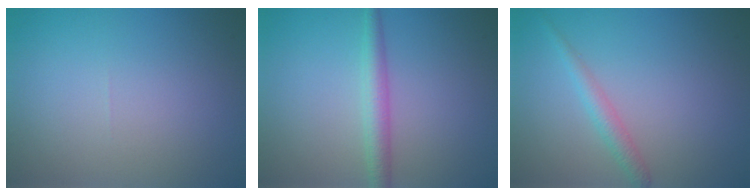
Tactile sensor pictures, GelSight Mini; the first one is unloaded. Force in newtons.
{"total": 2.5, "press": 2.5, "slide": 0.0}
{"total": 1.8, "press": 1.8, "slide": 0.0}